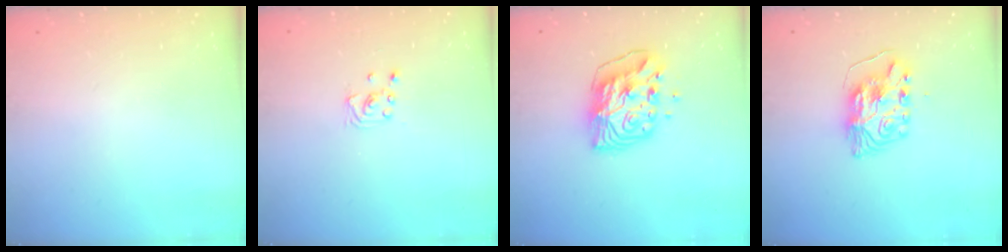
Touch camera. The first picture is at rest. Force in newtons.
{"total": 2.1, "press": 2.1, "slide": 0.2}
{"total": 10.6, "press": 10.5, "slide": 1.6}
{"total": 8.1, "press": 8.1, "slide": 0.9}